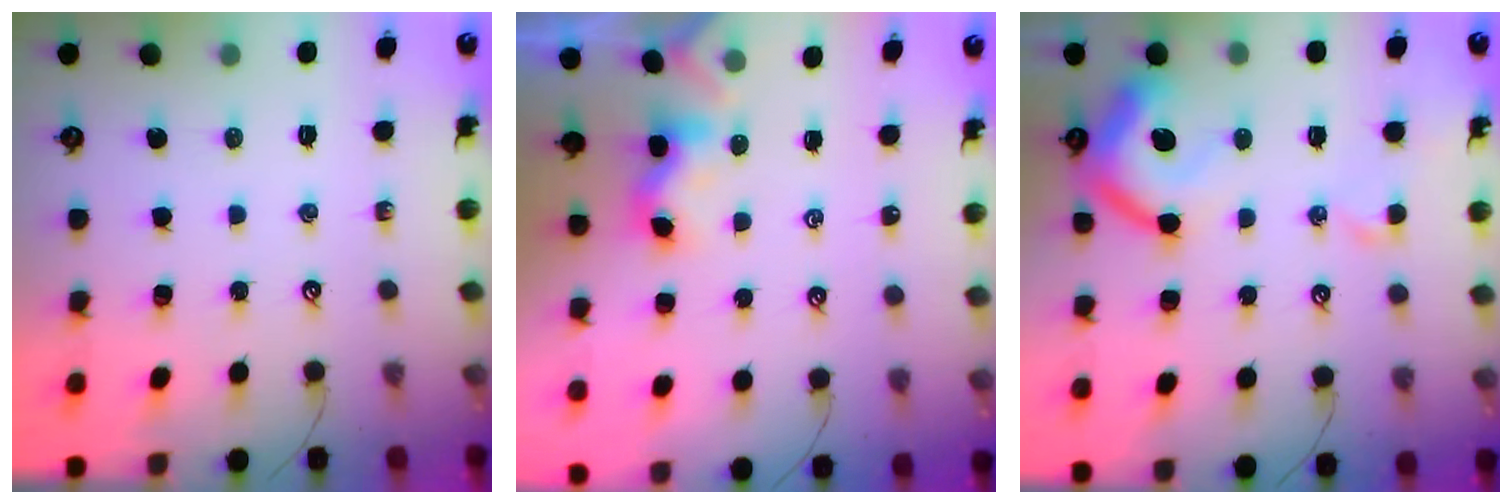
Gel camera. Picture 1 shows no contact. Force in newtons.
{"total": 2.3, "press": 2.3, "slide": 0.3}
{"total": 10.6, "press": 10.5, "slide": 1.5}